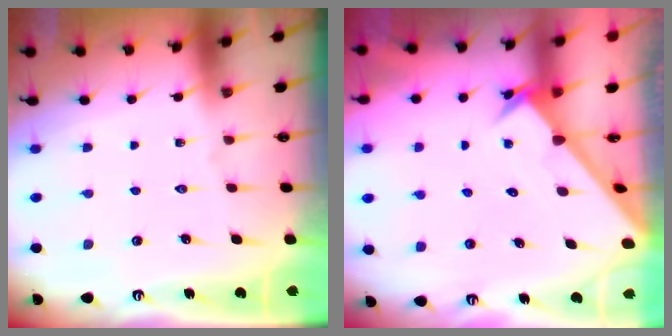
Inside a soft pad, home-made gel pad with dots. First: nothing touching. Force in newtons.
{"total": 2.6, "press": 2.6, "slide": 0.2}